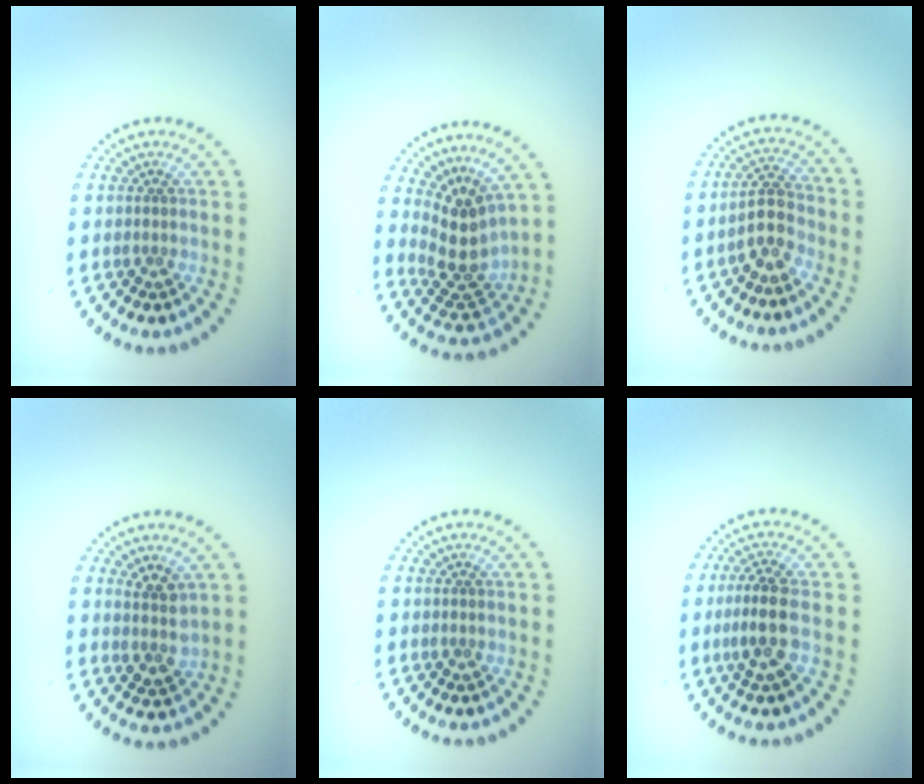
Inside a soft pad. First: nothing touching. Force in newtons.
{"total": 3.7, "press": 2.7, "slide": 2.6}
{"total": 2.9, "press": 2.6, "slide": 1.3}
{"total": 2.2, "press": 1.7, "slide": 1.3}
{"total": 0.0}
{"total": 2.9, "press": 2.6, "slide": 1.3}